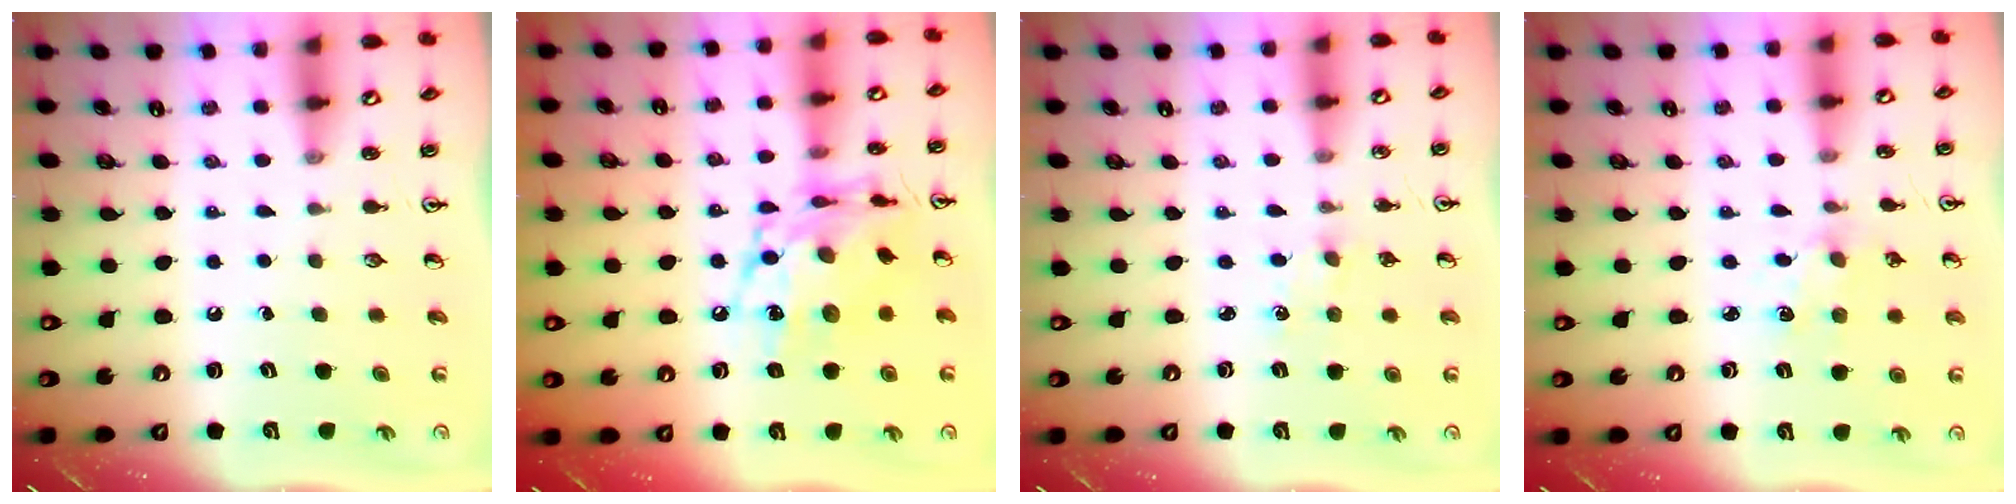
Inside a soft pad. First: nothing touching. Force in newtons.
{"total": 15.4, "press": 15.4, "slide": 1.3}
{"total": 1.3, "press": 1.3, "slide": 0.3}
{"total": 2.3, "press": 2.3, "slide": 0.3}